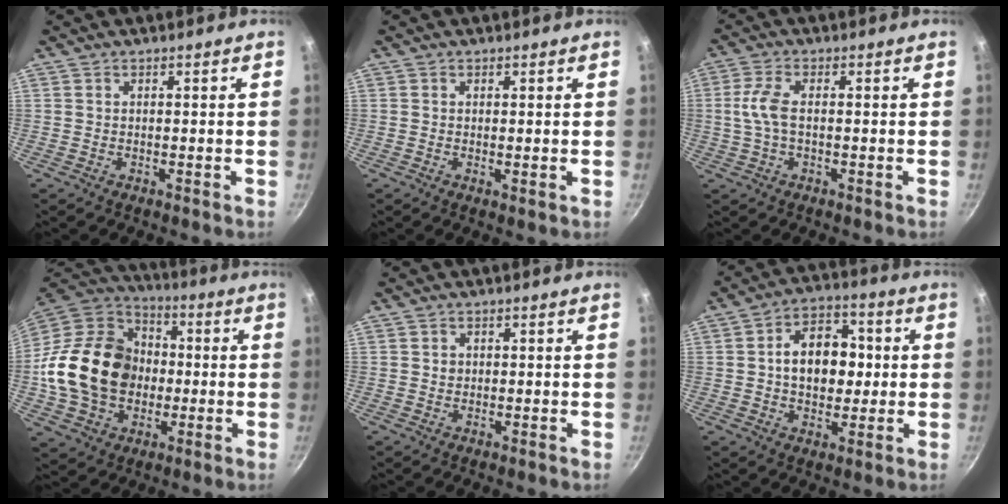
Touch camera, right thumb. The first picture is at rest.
{"total": 0.7, "force": [0.3, 0.3, 0.6], "torque": [-0.009, -0.008, 0.000]}
{"total": 5.4, "force": [-0.1, 2.6, 4.8], "torque": [-0.111, 0.011, -0.009]}
{"total": 22.2, "force": [-1.8, 17.8, 13.2], "torque": [-0.214, 0.041, -0.027]}
{"total": 0.9, "force": [0.1, 0.9, 0.3], "torque": [-0.001, 0.002, 0.002]}
{"total": 12.3, "force": [0.8, 8.7, 8.7], "torque": [-0.093, 0.016, 0.003]}